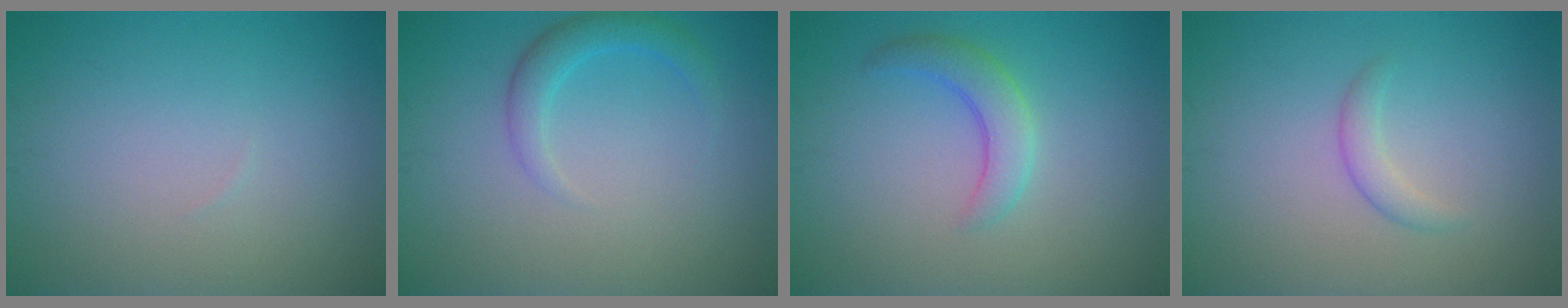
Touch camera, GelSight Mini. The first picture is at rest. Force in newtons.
{"total": 2.3, "press": 2.3, "slide": 0.1}
{"total": 2.9, "press": 2.9, "slide": 0.2}
{"total": 1.4, "press": 1.4, "slide": 0.0}